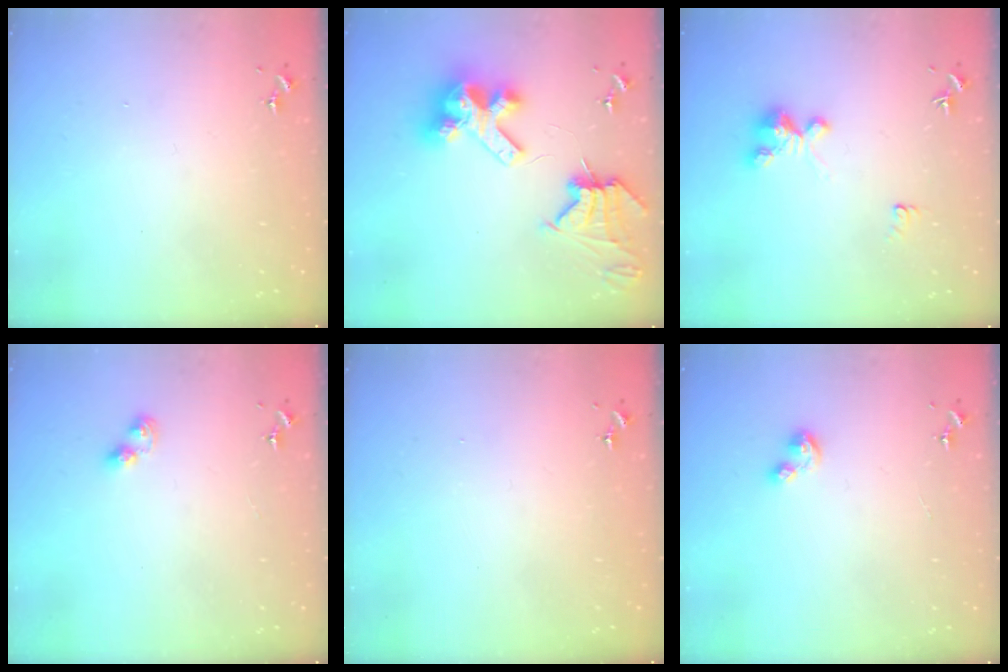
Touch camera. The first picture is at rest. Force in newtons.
{"total": 14.8, "press": 14.7, "slide": 1.7}
{"total": 5.8, "press": 5.8, "slide": 0.6}
{"total": 4.3, "press": 4.3, "slide": 0.4}
{"total": 0.0}
{"total": 4.8, "press": 4.8, "slide": 0.4}